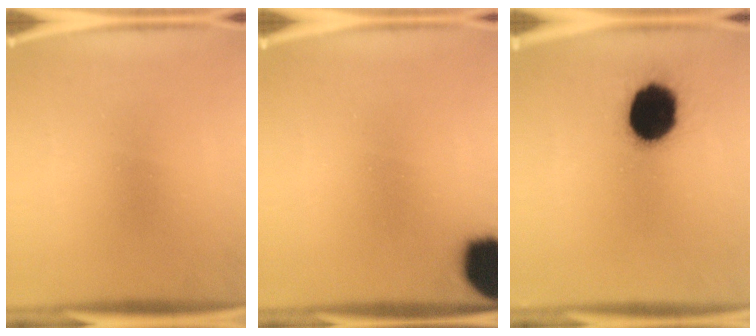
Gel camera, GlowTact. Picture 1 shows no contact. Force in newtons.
{"total": 17.2}
{"total": 18.0}